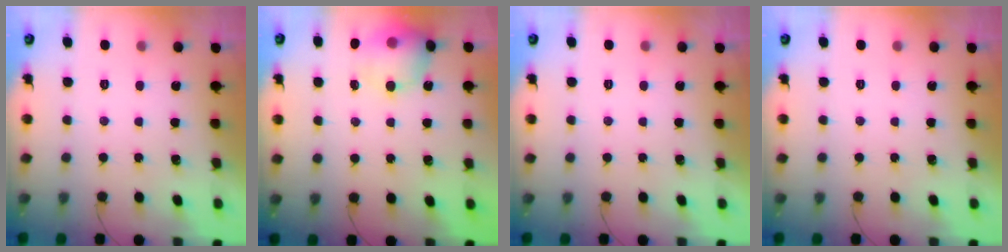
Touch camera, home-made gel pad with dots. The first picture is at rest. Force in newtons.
{"total": 14.0, "press": 13.8, "slide": 2.4}
{"total": 0.0}
{"total": 0.0}